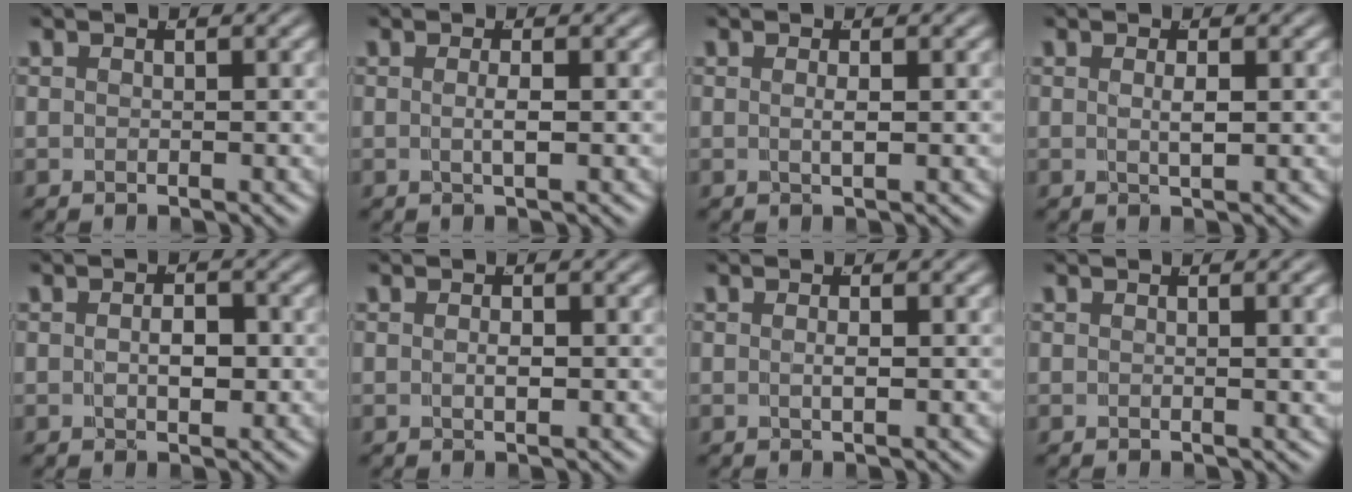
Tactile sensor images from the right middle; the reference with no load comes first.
{"total": 1.3, "force": [-0.2, -0.5, 1.2], "torque": [-0.024, -0.007, 0.000]}
{"total": 1.0, "force": [0.0, -0.5, 0.9], "torque": [-0.019, -0.008, 0.004]}
{"total": 1.3, "force": [0.1, -0.5, 1.2], "torque": [-0.024, -0.010, 0.009]}
{"total": 2.0, "force": [-0.2, 0.9, 1.8], "torque": [-0.026, -0.009, 0.002]}
{"total": 0.8, "force": [-0.1, -0.1, 0.8], "torque": [-0.017, -0.010, 0.003]}
{"total": 0.8, "force": [-0.1, -0.4, 0.7], "torque": [-0.015, -0.008, 0.002]}
{"total": 1.1, "force": [0.4, -0.2, 1.0], "torque": [-0.008, 0.003, 0.005]}